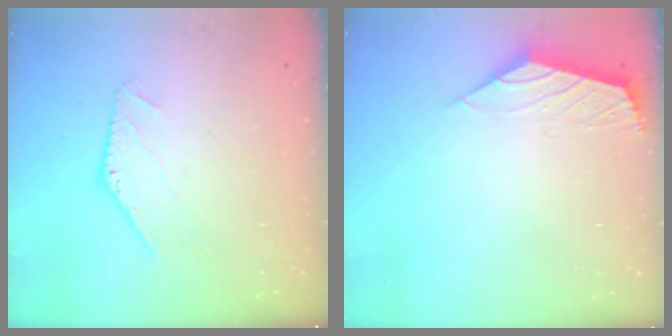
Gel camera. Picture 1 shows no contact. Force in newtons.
{"total": 2.4, "press": 2.3, "slide": 0.7}